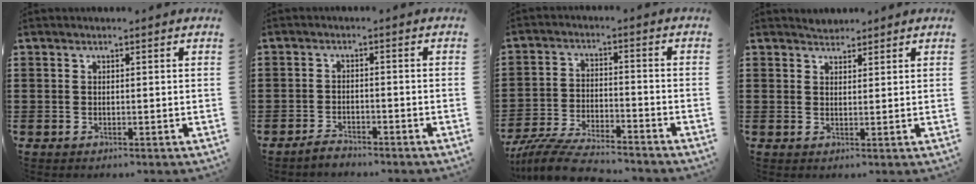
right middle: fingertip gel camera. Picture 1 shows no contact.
{"total": 2.1, "force": [-2.0, 0.4, 0.4], "torque": [-0.011, 0.003, -0.042]}
{"total": 7.7, "force": [-7.1, 0.9, 2.8], "torque": [-0.061, 0.003, -0.140]}
{"total": 1.7, "force": [1.7, 0.5, -0.3], "torque": [0.001, 0.006, 0.033]}